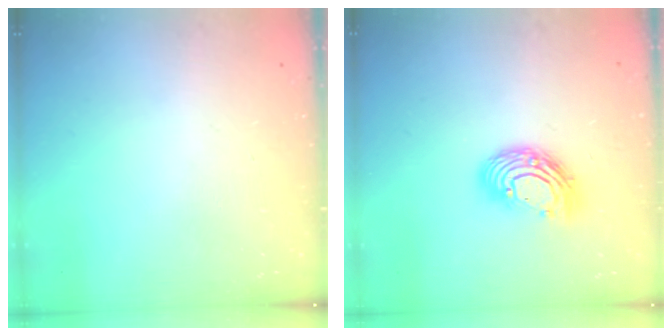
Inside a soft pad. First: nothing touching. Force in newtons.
{"total": 11.8, "press": 11.7, "slide": 0.9}